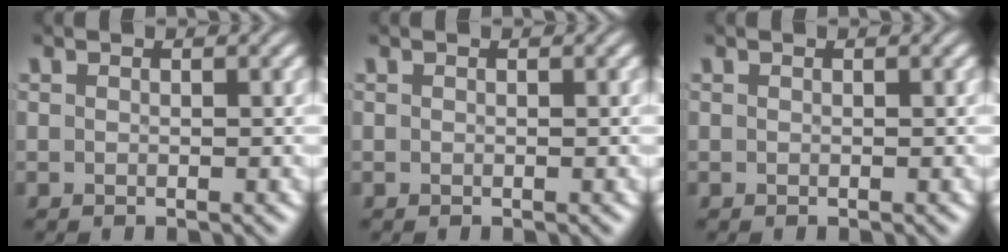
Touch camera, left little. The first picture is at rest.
{"total": 0.0}
{"total": 0.0}